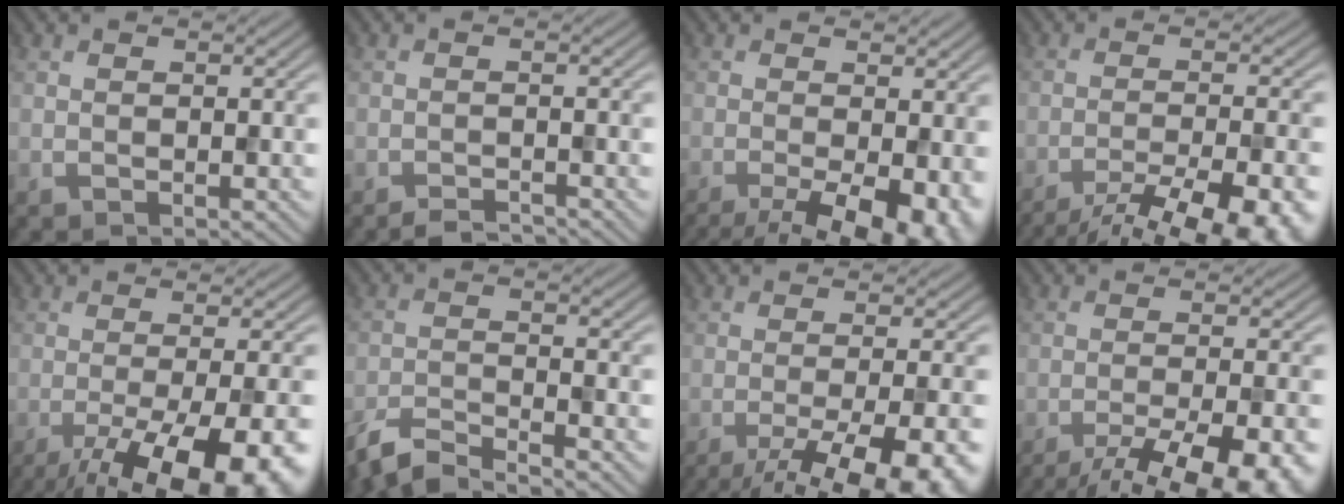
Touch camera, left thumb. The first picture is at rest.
{"total": 1.9, "force": [-1.8, 0.2, 0.6], "torque": [-0.008, 0.001, -0.032]}
{"total": 10.6, "force": [-5.0, 3.5, 8.6], "torque": [-0.139, -0.017, -0.072]}
{"total": 14.5, "force": [-10.9, 3.6, 8.9], "torque": [-0.127, -0.020, -0.140]}
{"total": 15.8, "force": [-8.9, 4.4, 12.3], "torque": [-0.171, -0.029, -0.120]}
{"total": 5.6, "force": [-4.9, 0.9, 2.6], "torque": [-0.051, -0.007, -0.104]}
{"total": 14.0, "force": [-8.3, 3.9, 10.6], "torque": [-0.150, -0.020, -0.101]}
{"total": 13.8, "force": [-9.9, 3.8, 8.9], "torque": [-0.127, -0.021, -0.121]}